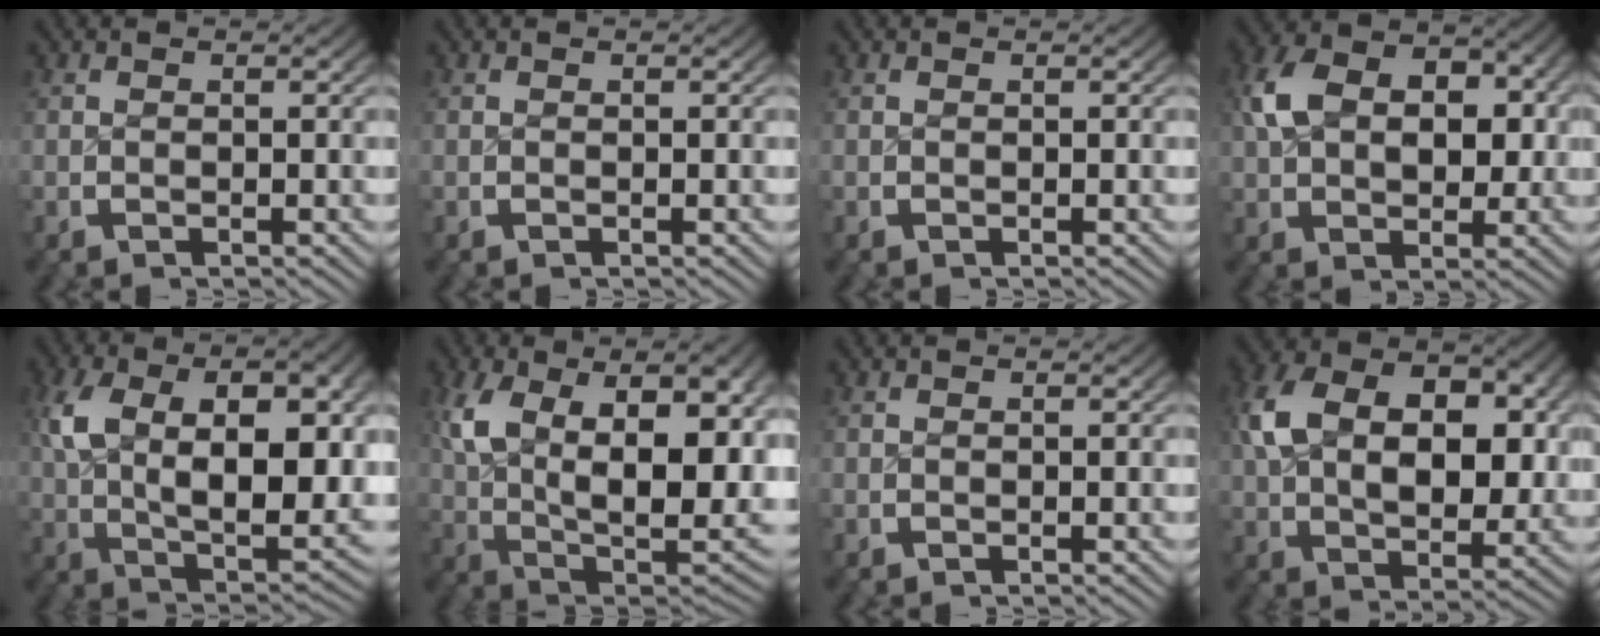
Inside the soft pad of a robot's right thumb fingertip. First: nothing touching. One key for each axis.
{"total": 0.0}
{"total": 0.0}
{"total": 7.4, "fx": 0.9, "fy": 5.0, "fz": 5.3, "tx": -0.109, "ty": -0.018, "tz": 0.026}
{"total": 12.7, "fx": 0.6, "fy": 7.0, "fz": 10.6, "tx": -0.204, "ty": -0.034, "tz": 0.031}
{"total": 15.5, "fx": 0.2, "fy": 9.1, "fz": 12.5, "tx": -0.243, "ty": -0.051, "tz": 0.035}
{"total": 0.0}
{"total": 10.3, "fx": 1.4, "fy": 6.7, "fz": 7.7, "tx": -0.151, "ty": -0.031, "tz": 0.035}